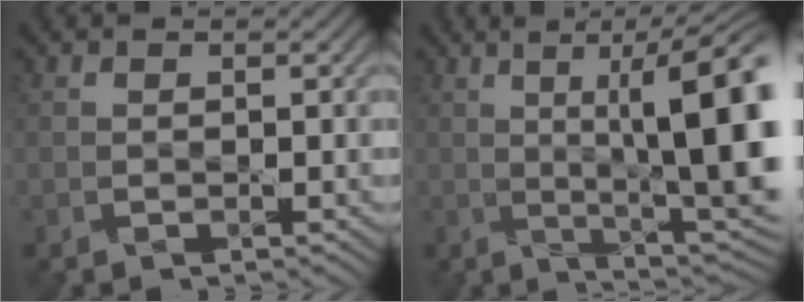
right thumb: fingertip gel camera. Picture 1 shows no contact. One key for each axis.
{"total": 15.7, "fx": 2.2, "fy": 3.7, "fz": 15.1, "tx": -0.195, "ty": 0.016, "tz": 0.039}